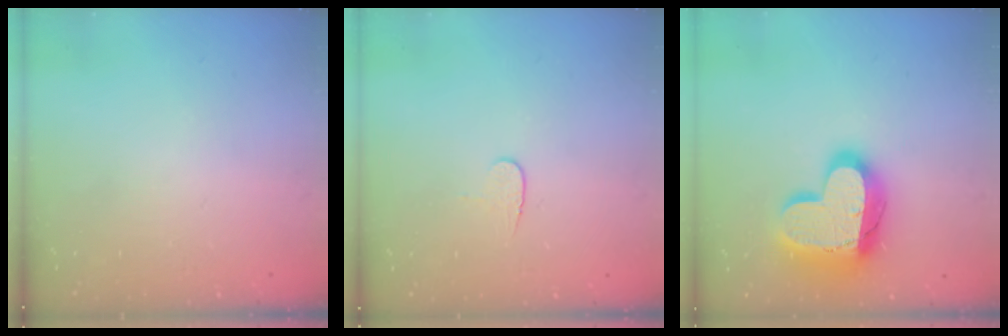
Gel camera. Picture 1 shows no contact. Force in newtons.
{"total": 3.8, "press": 3.8, "slide": 0.4}
{"total": 19.7, "press": 19.7, "slide": 1.4}